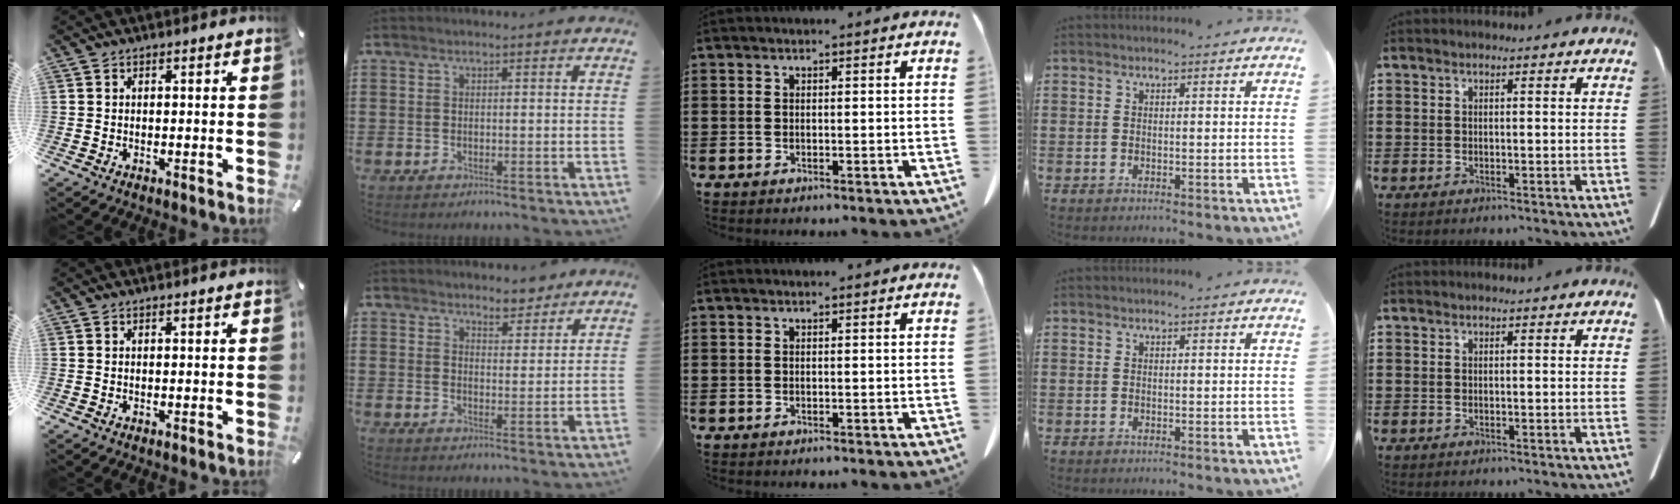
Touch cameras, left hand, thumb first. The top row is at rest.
{"index": {"total": 3.8, "force": [3.6, 1.2, 0.7], "torque": [-0.016, -0.007, 0.067]}}